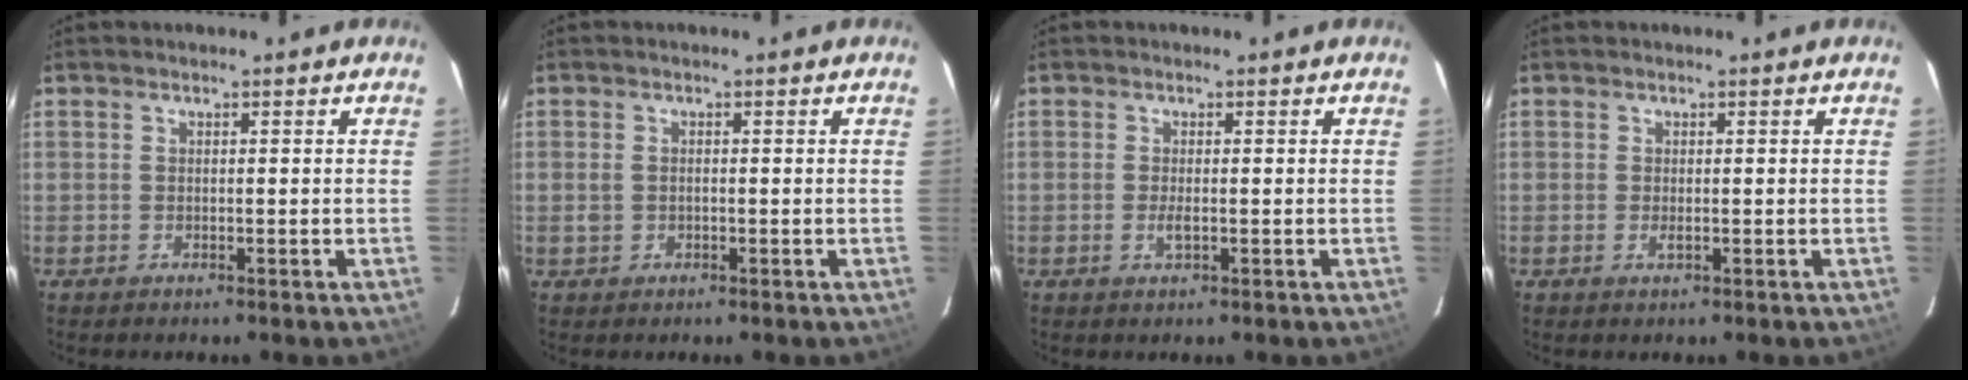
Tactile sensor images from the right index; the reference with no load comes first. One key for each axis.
{"total": 1.7, "fx": -0.3, "fy": 1.2, "fz": 1.1, "tx": -0.023, "ty": 0.001, "tz": -0.005}
{"total": 1.8, "fx": -0.4, "fy": 0.5, "fz": 1.7, "tx": -0.034, "ty": -0.002, "tz": -0.007}
{"total": 1.1, "fx": -0.2, "fy": 0.5, "fz": 0.9, "tx": -0.019, "ty": -0.001, "tz": -0.003}